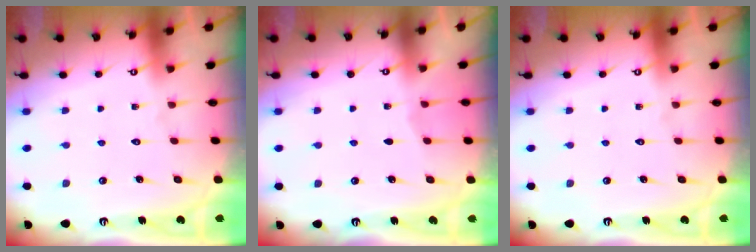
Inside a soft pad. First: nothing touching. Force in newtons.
{"total": 1.4, "press": 1.4, "slide": 0.3}
{"total": 0.0}